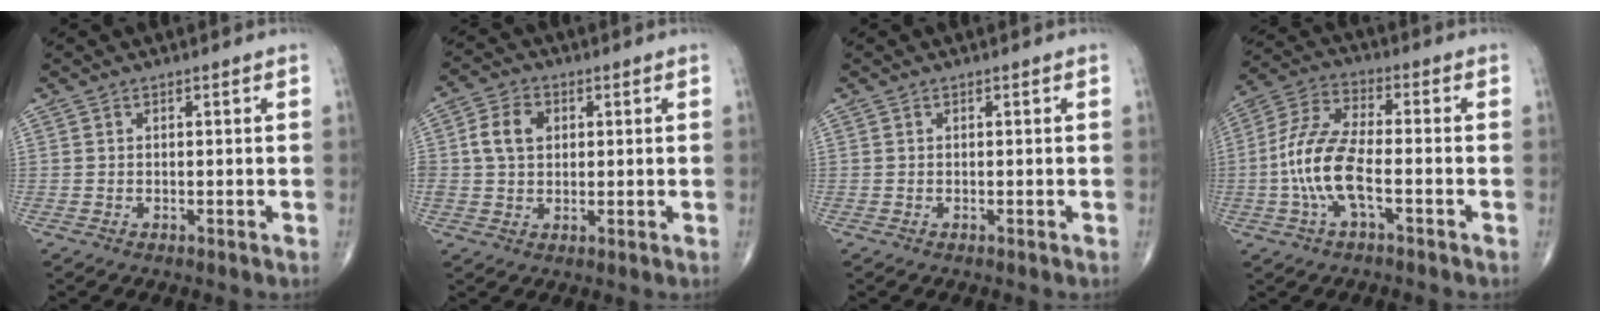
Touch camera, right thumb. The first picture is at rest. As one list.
[{"total": 6.6, "force": [1.3, 4.9, 4.2], "torque": [-0.069, 0.008, 0.019]}, {"total": 0.0}, {"total": 11.6, "force": [-2.8, 4.4, 10.3], "torque": [-0.229, 0.034, -0.058]}]